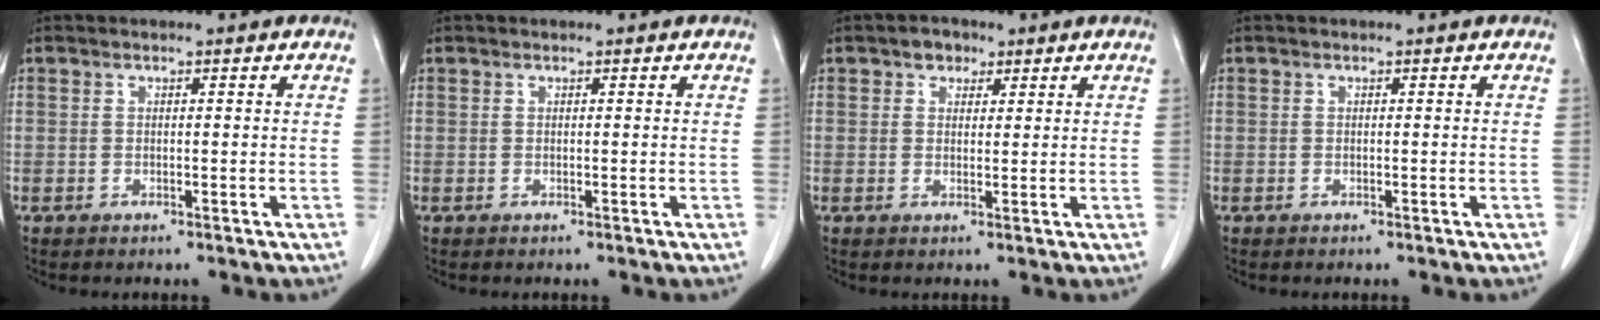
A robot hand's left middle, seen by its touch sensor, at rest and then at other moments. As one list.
[{"total": 0.0}, {"total": 2.5, "force": [1.5, 1.7, 0.9], "torque": [-0.015, 0.006, 0.021]}, {"total": 0.0}]